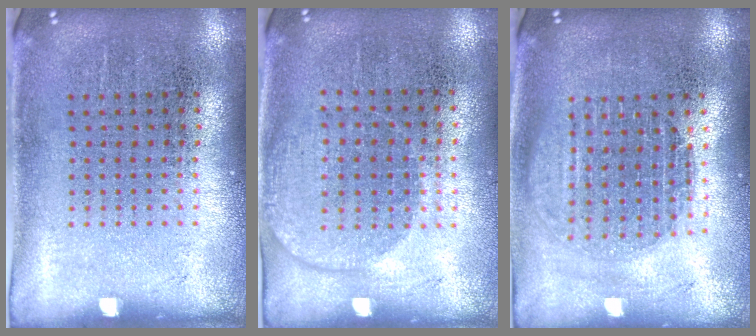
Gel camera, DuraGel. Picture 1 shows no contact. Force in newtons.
{"total": 1.4, "press": 1.2, "slide": 0.6}
{"total": 1.7, "press": 1.5, "slide": 0.8}